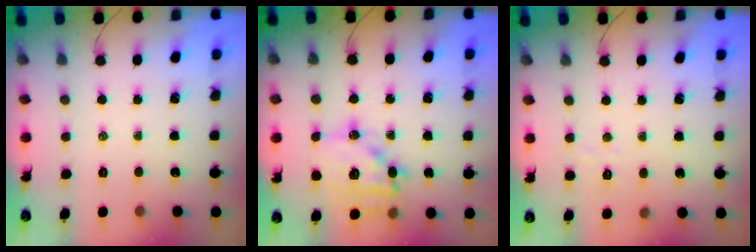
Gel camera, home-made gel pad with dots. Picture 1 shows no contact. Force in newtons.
{"total": 15.9, "press": 15.6, "slide": 3.2}
{"total": 2.5, "press": 2.4, "slide": 0.8}